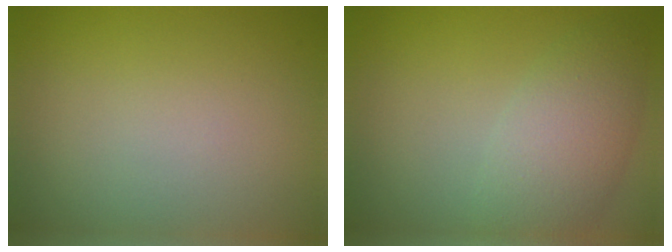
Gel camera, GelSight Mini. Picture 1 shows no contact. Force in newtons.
{"total": 4.7, "press": 4.7, "slide": 0.5}